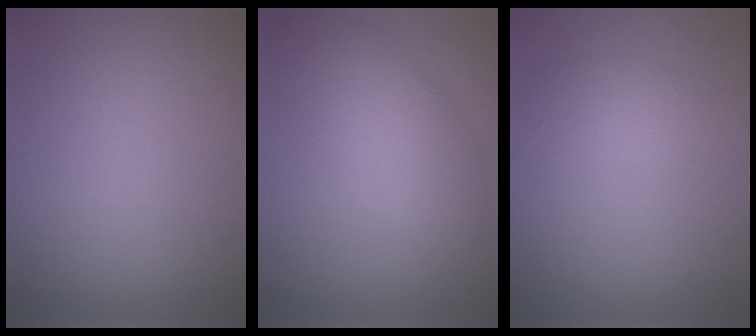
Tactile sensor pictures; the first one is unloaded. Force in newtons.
{"total": 5.3, "press": 5.3, "slide": 0.1}
{"total": 1.8, "press": 1.8, "slide": 0.2}